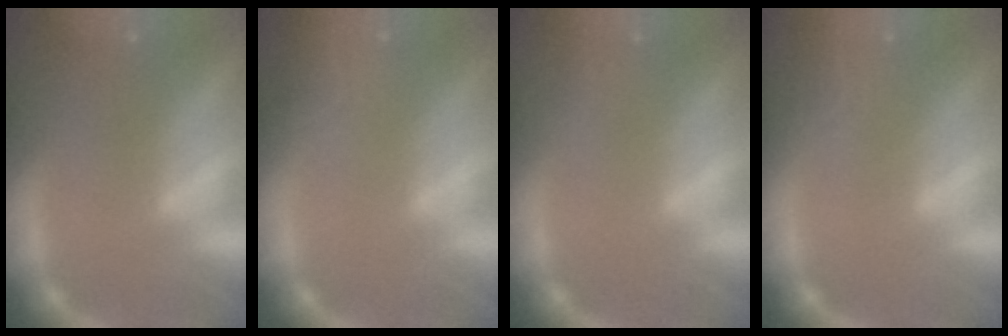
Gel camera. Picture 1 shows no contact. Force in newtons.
{"total": 4.0}
{"total": 0.9}
{"total": 2.4}